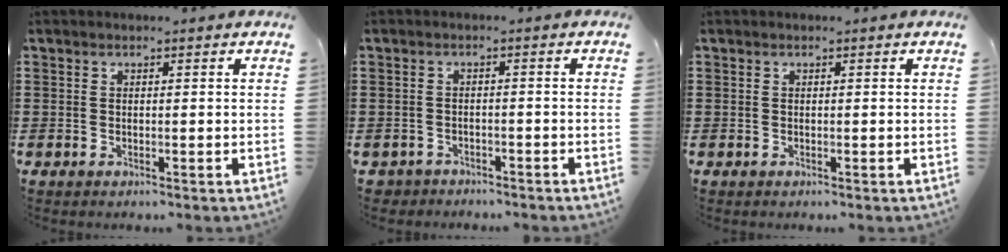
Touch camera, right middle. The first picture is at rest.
{"total": 2.0, "force": [-1.9, 0.5, -0.2], "torque": [-0.004, -0.003, -0.044]}
{"total": 0.0}